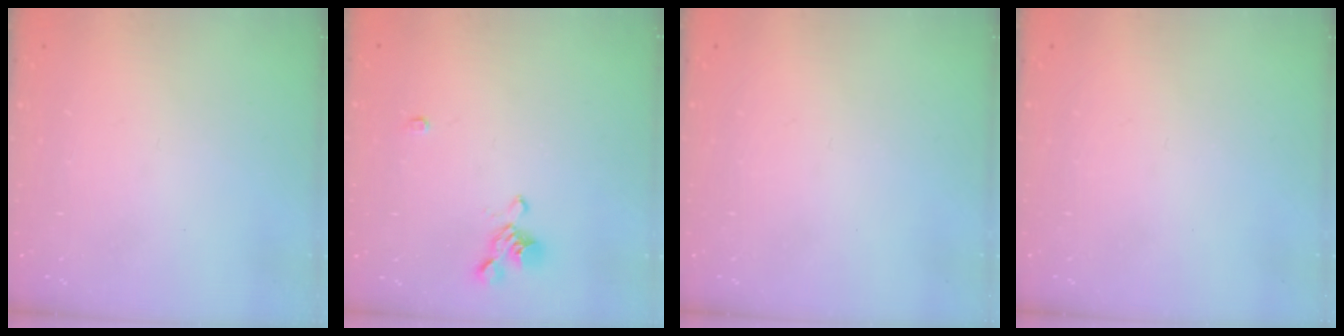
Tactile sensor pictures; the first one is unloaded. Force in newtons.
{"total": 1.7, "press": 1.5, "slide": 0.9}
{"total": 0.0}
{"total": 0.0}